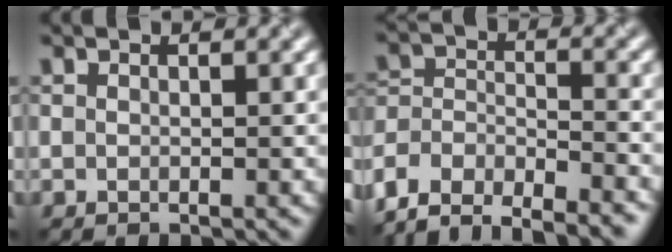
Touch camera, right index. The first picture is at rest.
{"total": 8.4, "force": [-7.6, 3.0, 2.3], "torque": [-0.029, 0.004, -0.125]}